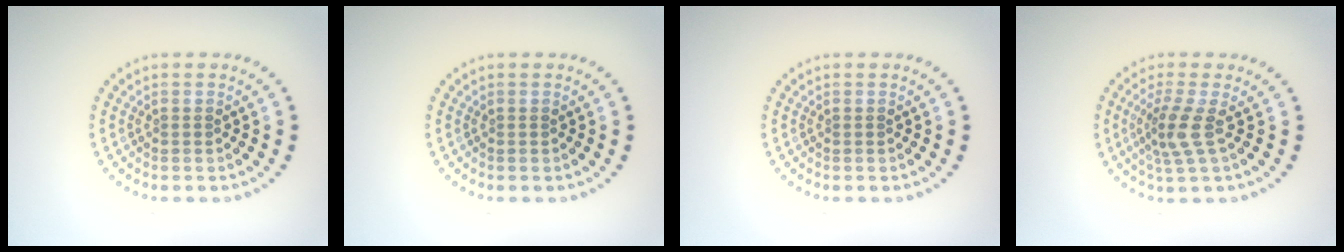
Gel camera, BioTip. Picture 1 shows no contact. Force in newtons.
{"total": 0.0}
{"total": 0.0}
{"total": 2.9, "press": 2.1, "slide": 1.9}